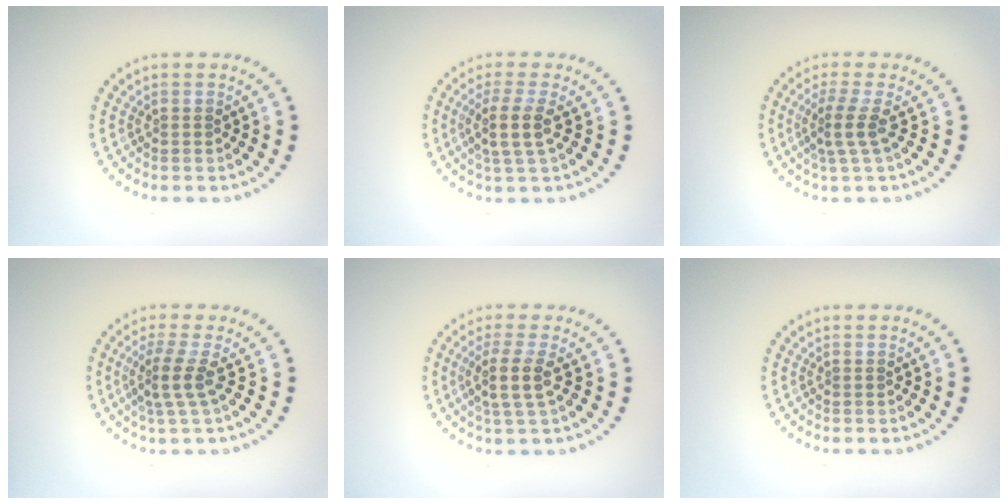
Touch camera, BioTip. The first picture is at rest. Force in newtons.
{"total": 2.8, "press": 2.3, "slide": 1.6}
{"total": 2.5, "press": 1.8, "slide": 1.7}
{"total": 2.7, "press": 1.9, "slide": 1.9}
{"total": 2.8, "press": 2.3, "slide": 1.6}
{"total": 0.0}